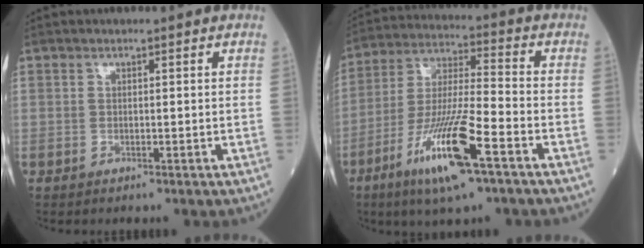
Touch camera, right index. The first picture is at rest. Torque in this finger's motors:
{"motor_torque": [1.57, -0.56, 0.95, 0.21]}